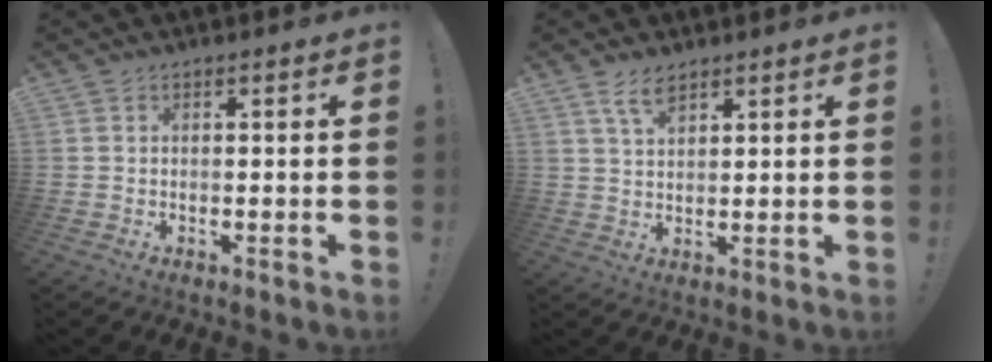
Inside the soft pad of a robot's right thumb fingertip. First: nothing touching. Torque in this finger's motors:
{"motor_torque": [-0.13, -0.04, -0.11, 0.36, 0.19]}